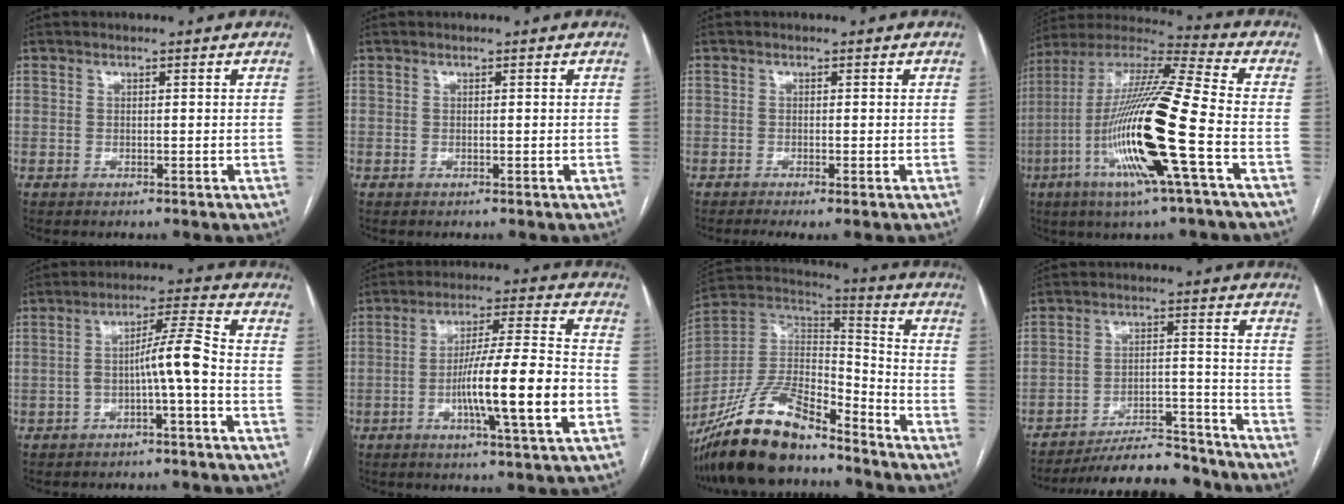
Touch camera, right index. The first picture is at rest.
{"total": 0.0}
{"total": 2.1, "force": [-1.3, 0.1, 1.7], "torque": [-0.029, -0.006, -0.023]}
{"total": 21.0, "force": [-6.1, 0.3, 20.0], "torque": [-0.413, -0.021, -0.125]}
{"total": 6.6, "force": [-2.0, -0.3, 6.2], "torque": [-0.105, 0.024, -0.032]}
{"total": 14.0, "force": [-3.8, 0.0, 13.5], "torque": [-0.227, 0.000, -0.066]}
{"total": 19.8, "force": [-16.0, 5.7, 10.1], "torque": [-0.215, 0.005, -0.298]}
{"total": 14.6, "force": [-13.9, 2.7, 3.7], "torque": [-0.047, 0.016, -0.197]}